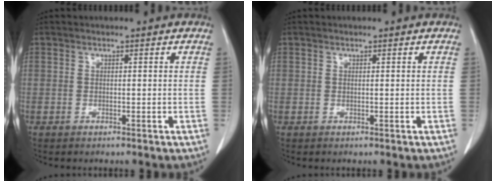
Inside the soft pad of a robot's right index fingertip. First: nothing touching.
{"total": 0.0}